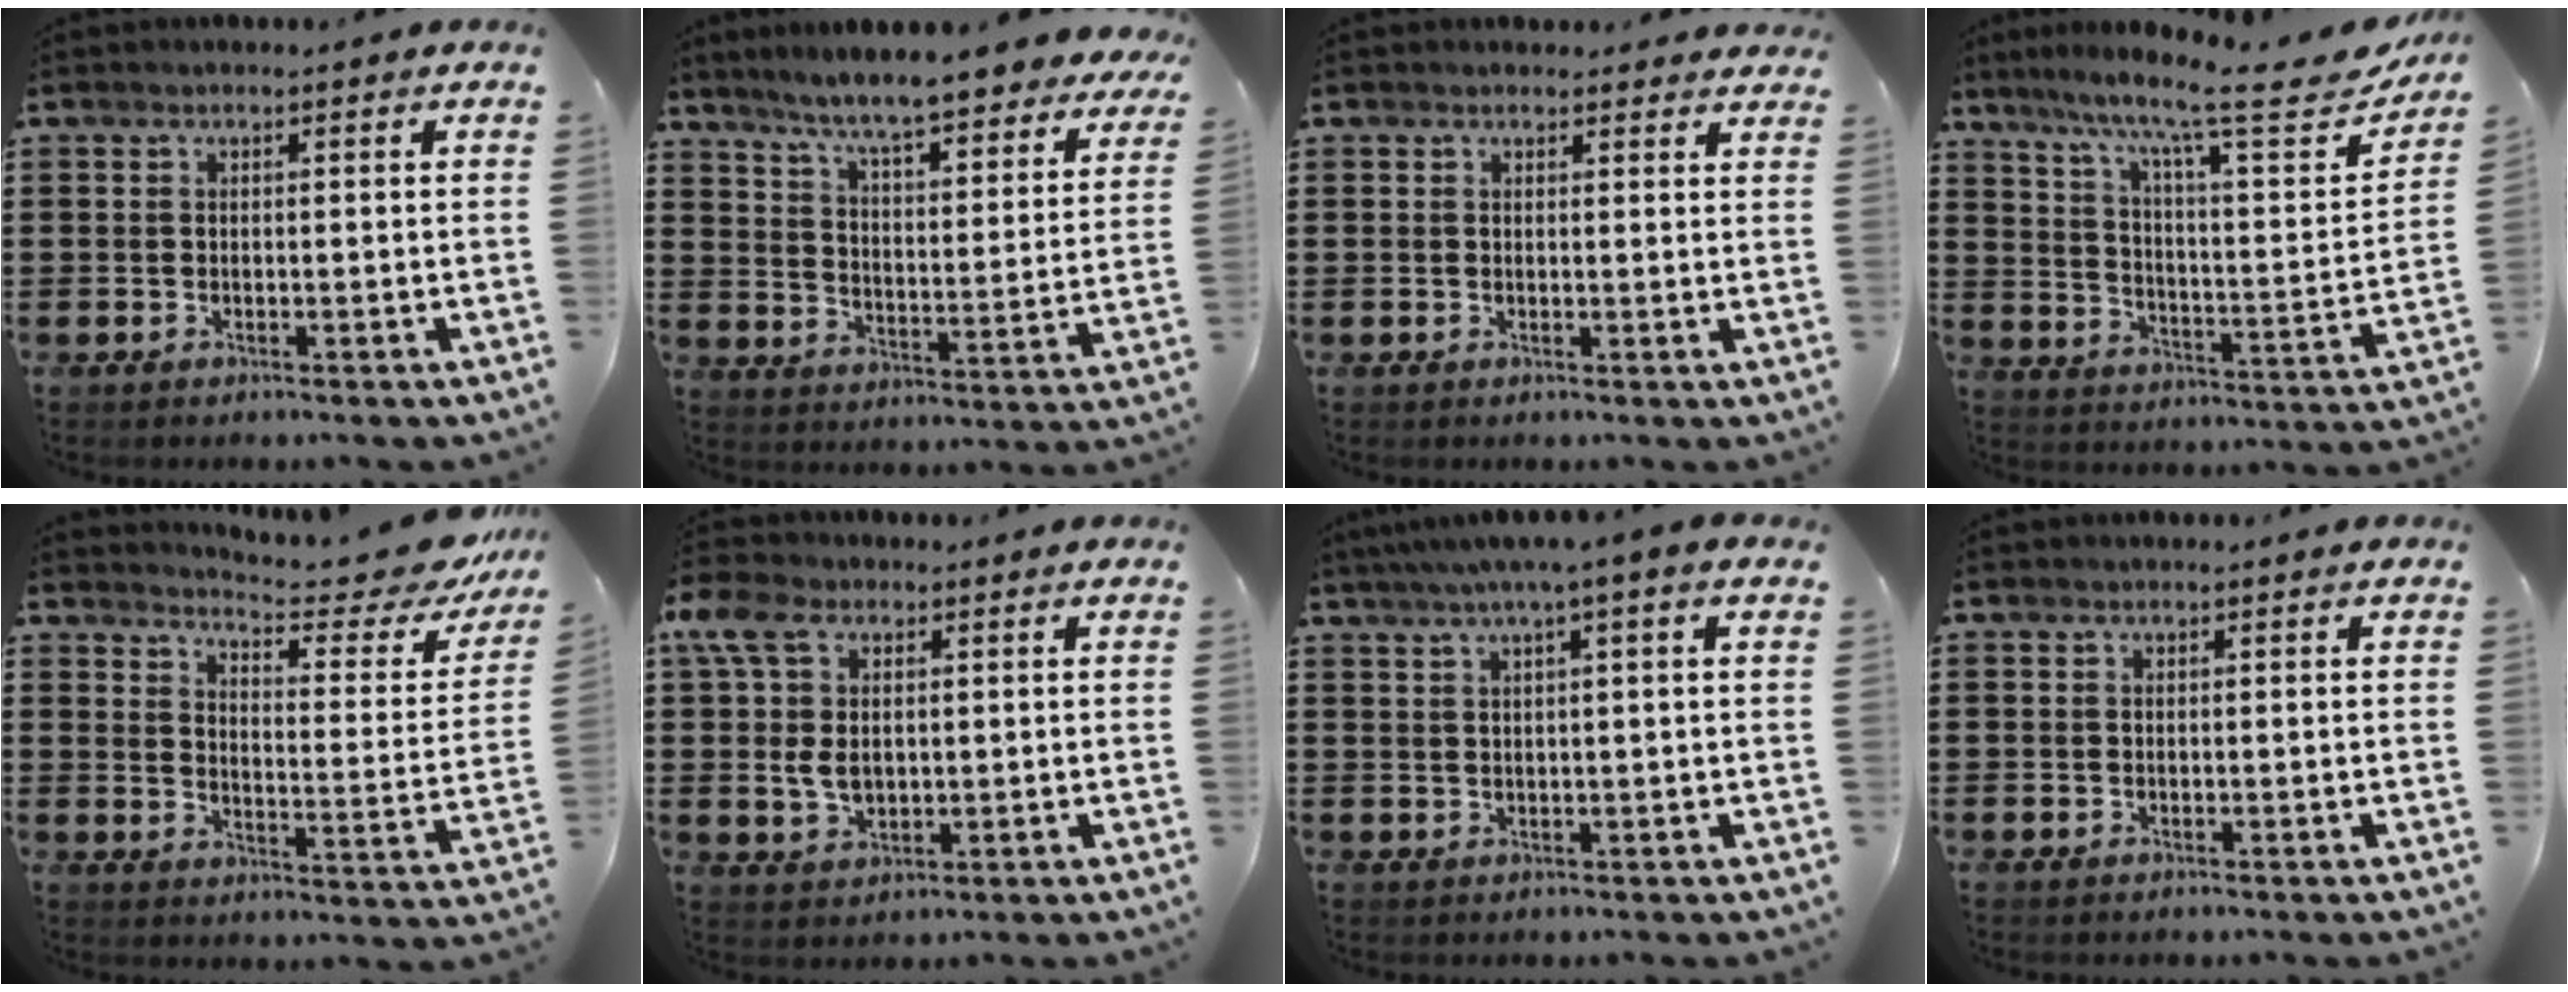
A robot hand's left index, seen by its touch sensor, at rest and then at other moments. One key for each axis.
{"total": 6.9, "fx": 6.3, "fy": -0.7, "fz": 2.7, "tx": -0.080, "ty": -0.049, "tz": 0.103}
{"total": 1.5, "fx": 1.4, "fy": 0.5, "fz": 0.2, "tx": -0.007, "ty": 0.004, "tz": 0.028}
{"total": 10.9, "fx": 8.6, "fy": 1.0, "fz": 6.7, "tx": -0.137, "ty": -0.058, "tz": 0.133}
{"total": 6.0, "fx": 5.5, "fy": 0.2, "fz": 2.4, "tx": -0.049, "ty": -0.050, "tz": 0.088}
{"total": 7.3, "fx": 1.5, "fy": 5.1, "fz": 5.0, "tx": -0.131, "ty": 0.012, "tz": 0.022}
{"total": 3.3, "fx": 1.6, "fy": -0.4, "fz": 2.8, "tx": -0.057, "ty": 0.001, "tz": 0.026}
{"total": 0.0}